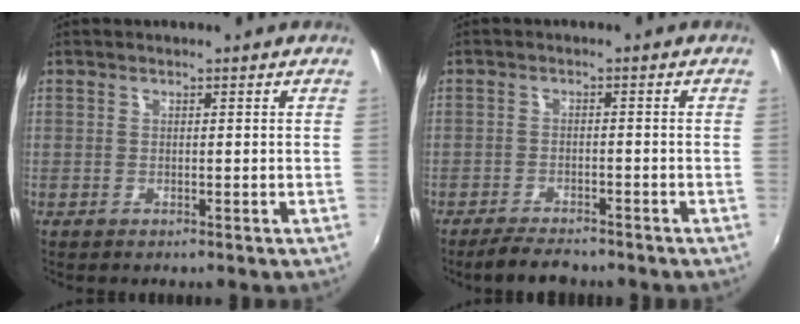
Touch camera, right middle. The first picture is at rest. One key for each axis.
{"total": 5.4, "fx": -4.7, "fy": 1.3, "fz": 2.1, "tx": -0.059, "ty": -0.012, "tz": -0.079}